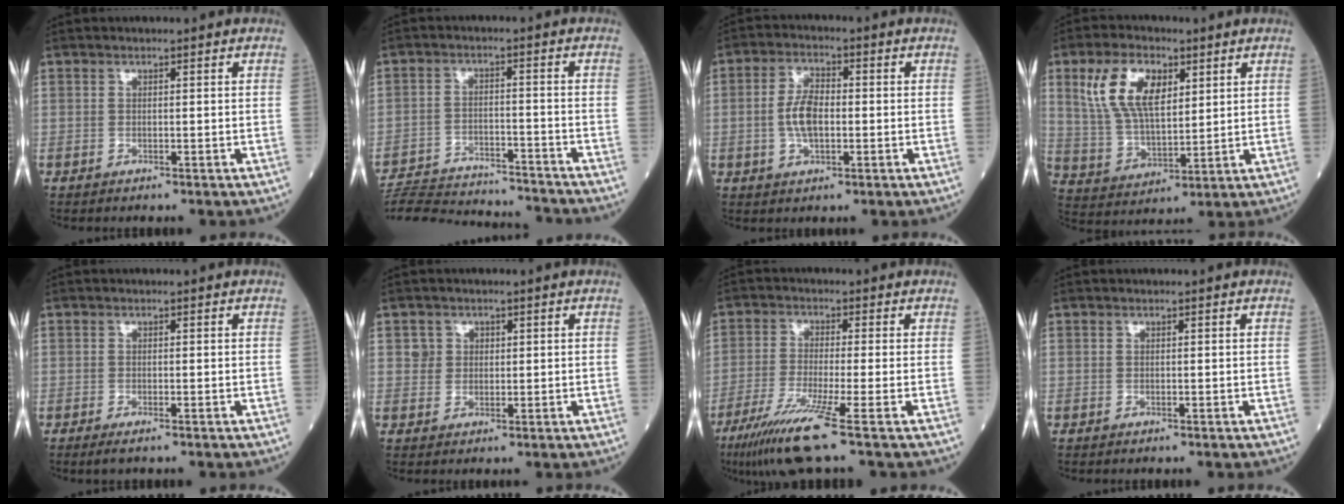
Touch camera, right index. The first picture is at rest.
{"total": 17.9, "force": [-17.2, 1.5, 4.8], "torque": [-0.104, -0.012, -0.254]}
{"total": 5.7, "force": [-0.6, 2.7, 5.0], "torque": [-0.106, 0.007, -0.014]}
{"total": 11.1, "force": [4.7, 5.4, 8.6], "torque": [-0.188, 0.018, 0.096]}
{"total": 1.5, "force": [-1.0, 0.2, 1.2], "torque": [-0.022, -0.005, -0.018]}
{"total": 2.3, "force": [0.7, 2.2, 0.2], "torque": [0.004, 0.003, 0.008]}
{"total": 9.0, "force": [-5.3, -1.2, 7.1], "torque": [-0.137, -0.034, -0.104]}
{"total": 0.0}